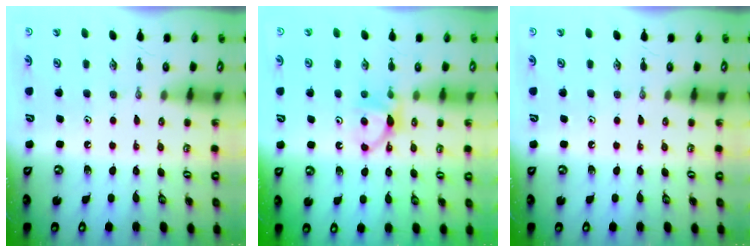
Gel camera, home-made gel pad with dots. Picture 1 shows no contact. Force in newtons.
{"total": 5.9, "press": 5.8, "slide": 0.8}
{"total": 0.0}